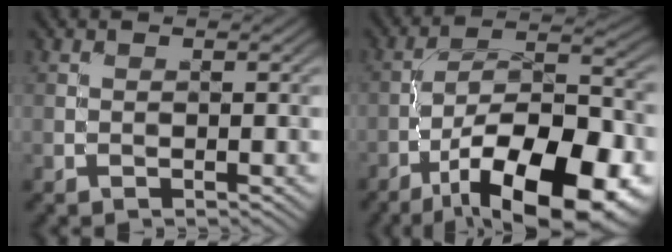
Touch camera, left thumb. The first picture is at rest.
{"total": 17.9, "force": [-9.6, 7.0, 13.3], "torque": [-0.209, -0.011, -0.156]}